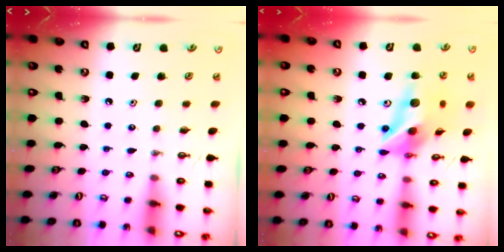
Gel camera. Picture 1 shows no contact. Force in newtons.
{"total": 14.7, "press": 14.7, "slide": 1.3}